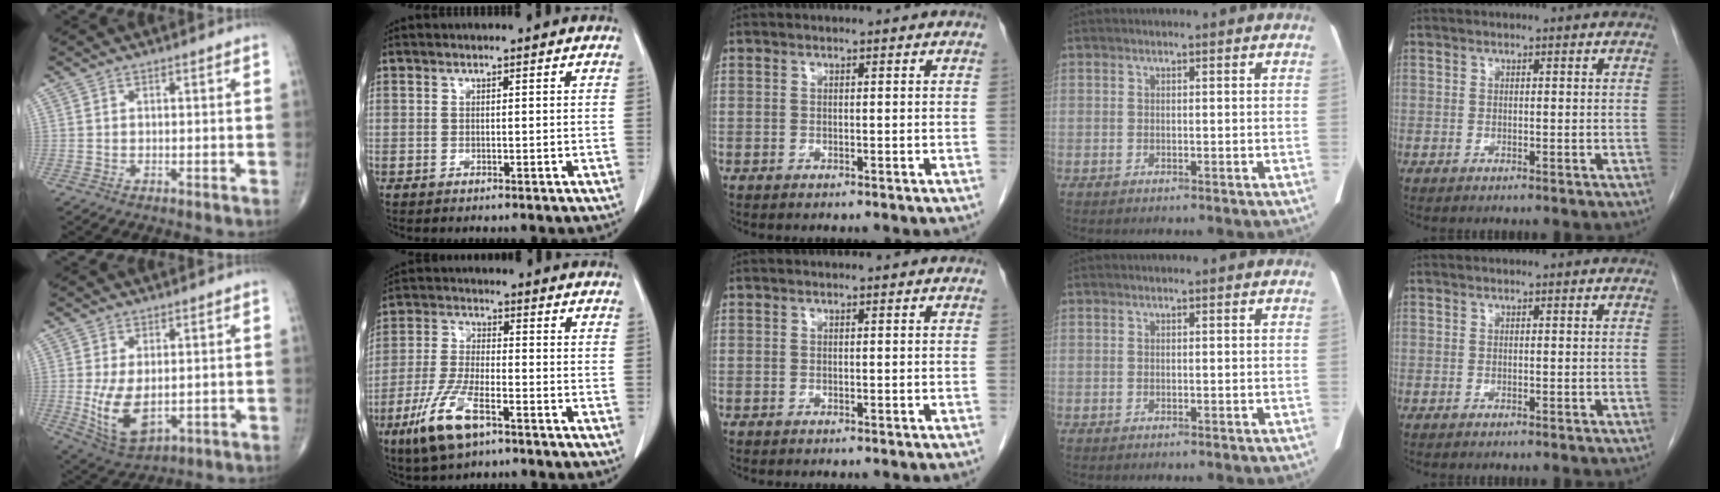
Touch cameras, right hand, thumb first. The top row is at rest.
{"thumb": {"total": 9.6, "force": [-0.9, 5.3, 7.9], "torque": [-0.142, -0.017, -0.001]}, "index": {"total": 10.0, "force": [-5.6, 2.7, 7.8], "torque": [-0.168, -0.016, -0.101]}}